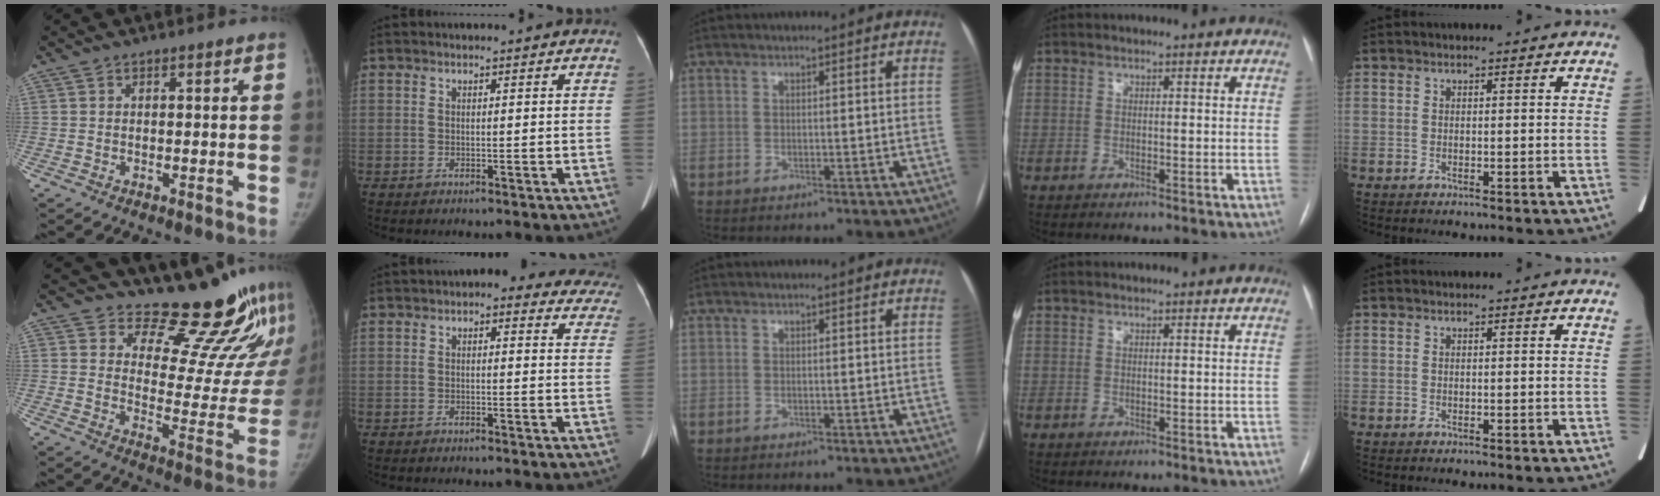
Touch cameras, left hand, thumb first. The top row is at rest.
{"thumb": {"total": 16.7, "force": [15.0, 5.2, 5.3], "torque": [-0.010, -0.150, 0.191]}, "index": {"total": 12.7, "force": [10.7, 4.7, 5.0], "torque": [-0.012, 0.014, 0.095]}}